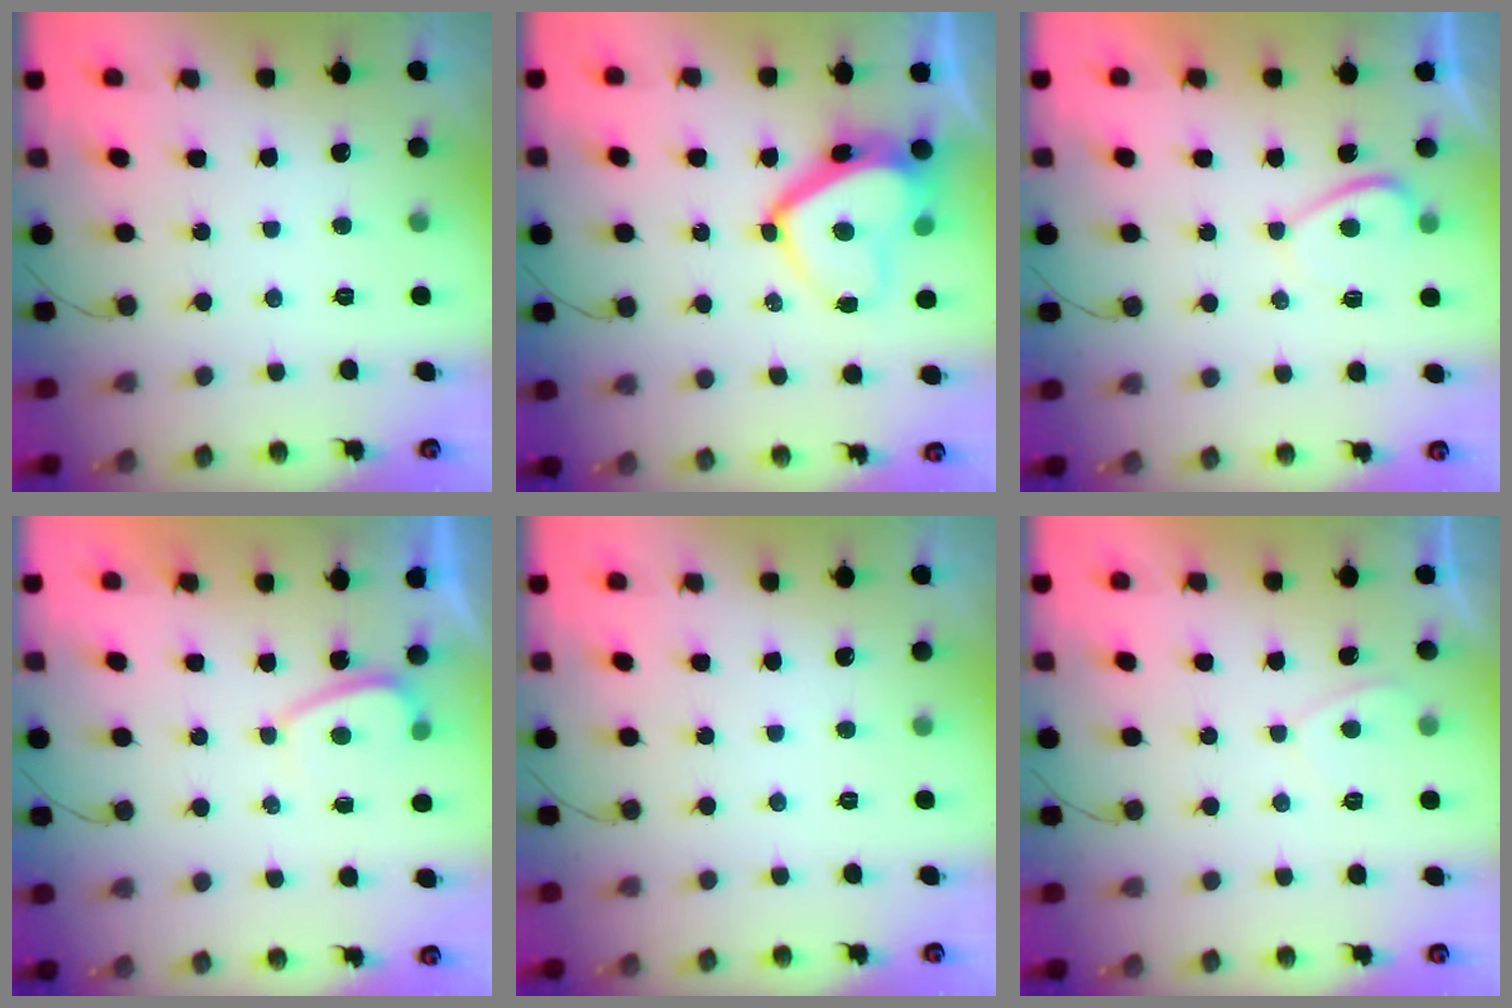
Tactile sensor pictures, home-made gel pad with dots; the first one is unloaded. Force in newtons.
{"total": 11.2, "press": 11.1, "slide": 1.2}
{"total": 2.9, "press": 2.8, "slide": 0.6}
{"total": 1.8, "press": 1.7, "slide": 0.6}
{"total": 0.0}
{"total": 1.2, "press": 1.1, "slide": 0.5}